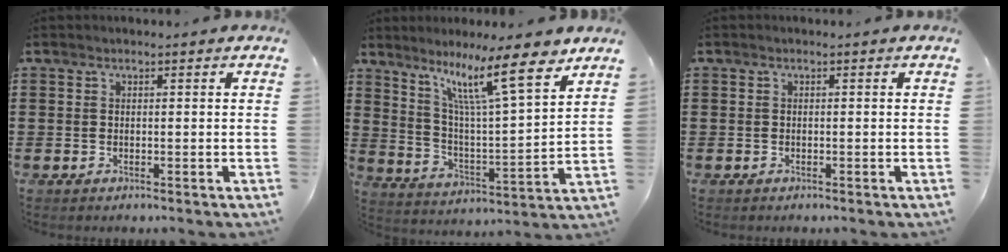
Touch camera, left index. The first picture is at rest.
{"total": 13.2, "force": [9.0, 1.9, 9.4], "torque": [-0.183, -0.038, 0.147]}
{"total": 0.0}